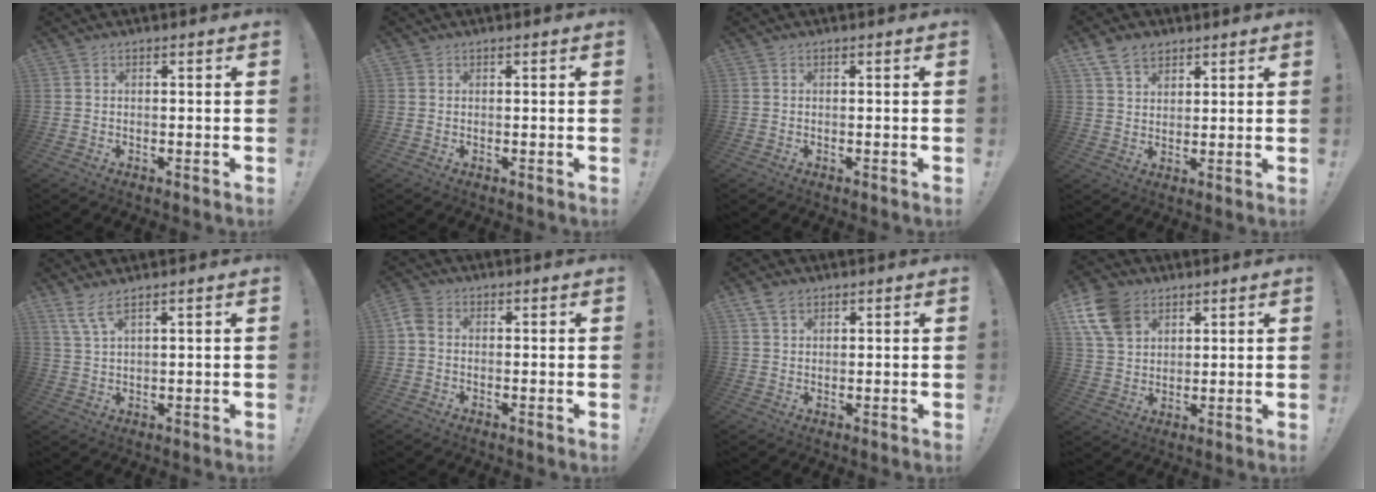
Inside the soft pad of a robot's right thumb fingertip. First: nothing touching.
{"total": 0.6, "force": [0.4, 0.4, 0.1], "torque": [0.002, -0.001, 0.007]}
{"total": 0.0}
{"total": 7.7, "force": [5.0, 5.0, 2.9], "torque": [-0.045, -0.022, 0.097]}
{"total": 5.0, "force": [3.4, 0.6, 3.6], "torque": [-0.077, -0.013, 0.063]}
{"total": 4.1, "force": [0.2, 3.0, 2.7], "torque": [-0.063, 0.005, 0.004]}
{"total": 3.5, "force": [2.3, 2.2, 1.5], "torque": [-0.022, -0.008, 0.043]}
{"total": 12.6, "force": [6.6, 8.8, 6.1], "torque": [-0.111, -0.025, 0.133]}